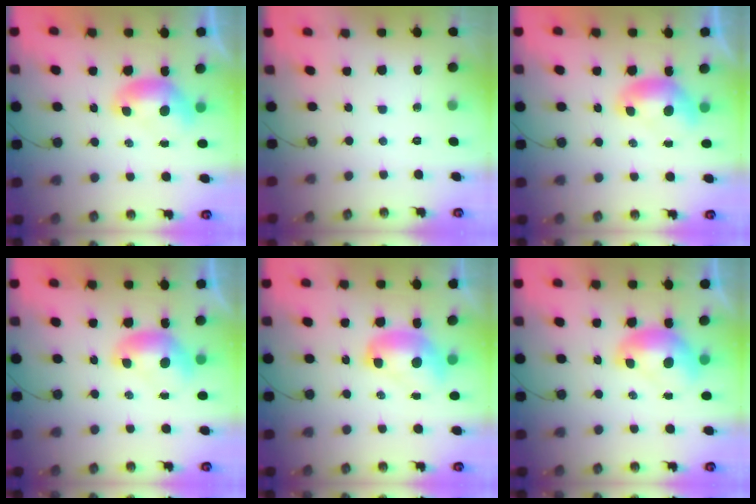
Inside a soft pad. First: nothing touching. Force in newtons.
{"total": 0.0}
{"total": 0.0}
{"total": 0.0}
{"total": 2.2, "press": 2.2, "slide": 0.2}
{"total": 1.4, "press": 1.4, "slide": 0.3}